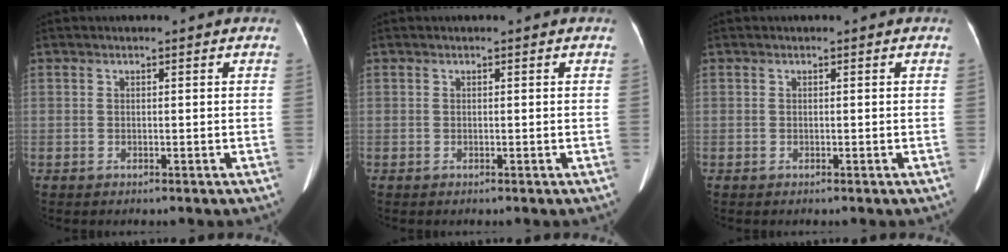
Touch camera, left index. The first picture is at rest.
{"total": 0.0}
{"total": 0.0}